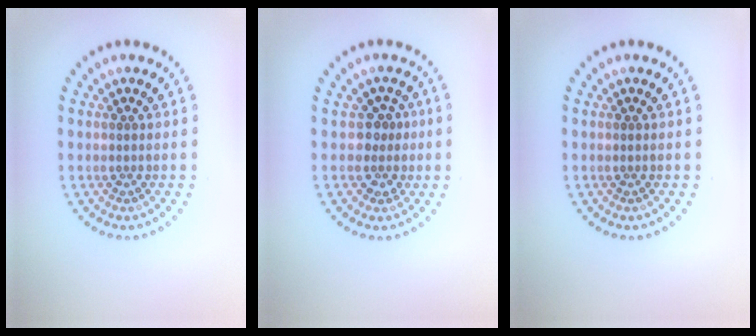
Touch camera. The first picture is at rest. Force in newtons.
{"total": 2.1, "press": 1.6, "slide": 1.3}
{"total": 0.0}